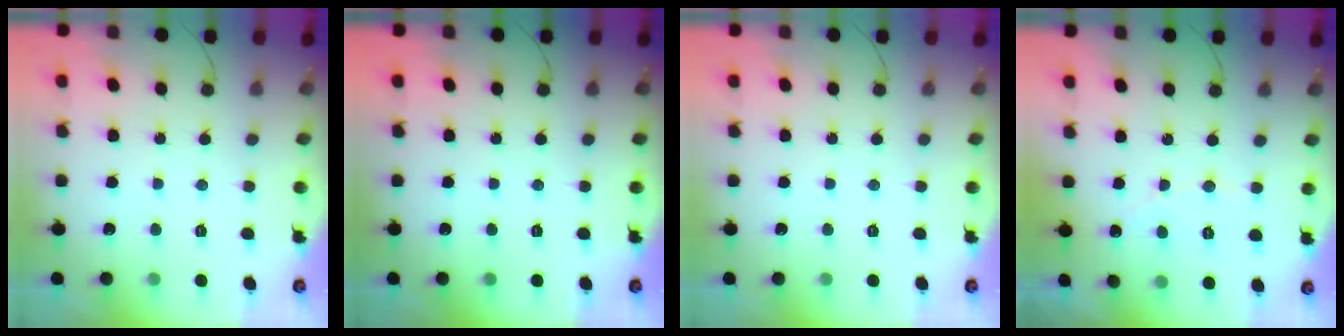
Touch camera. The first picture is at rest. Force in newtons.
{"total": 0.0}
{"total": 0.0}
{"total": 3.7, "press": 3.7, "slide": 0.3}